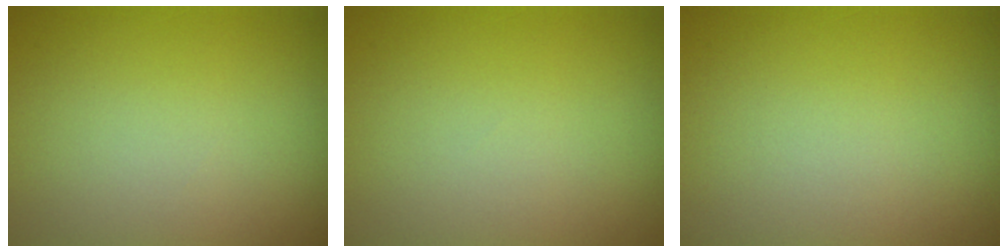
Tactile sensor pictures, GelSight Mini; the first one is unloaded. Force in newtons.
{"total": 0.0}
{"total": 0.0}